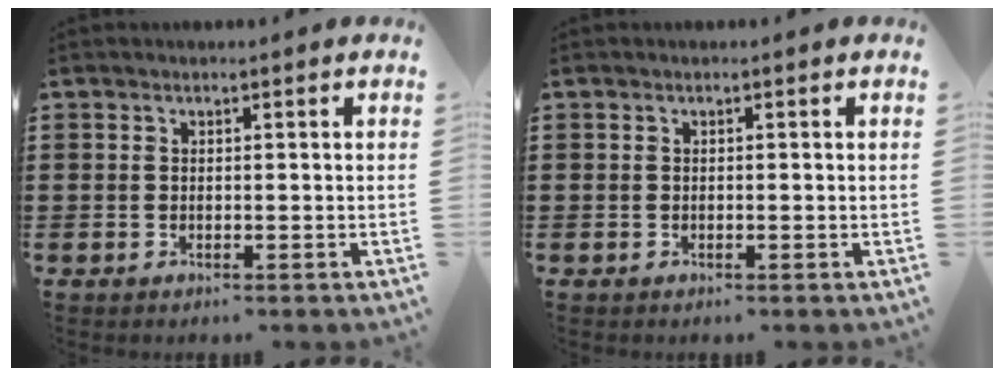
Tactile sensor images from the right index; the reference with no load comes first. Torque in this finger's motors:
{"motor_torque": [0.19, 0.36, 0.00, -0.01]}